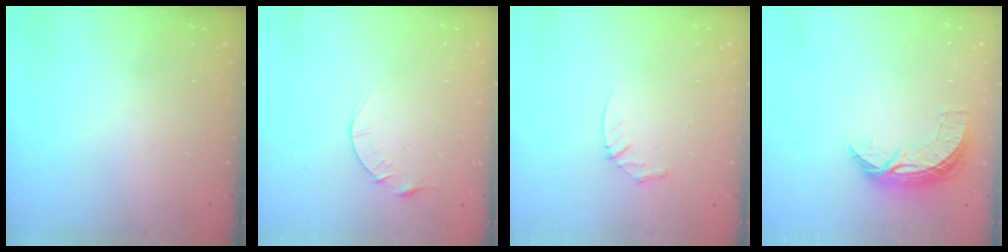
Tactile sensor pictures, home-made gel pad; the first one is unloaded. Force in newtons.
{"total": 3.9, "press": 3.9, "slide": 0.5}
{"total": 3.5, "press": 3.5, "slide": 0.3}
{"total": 7.4, "press": 7.4, "slide": 0.5}